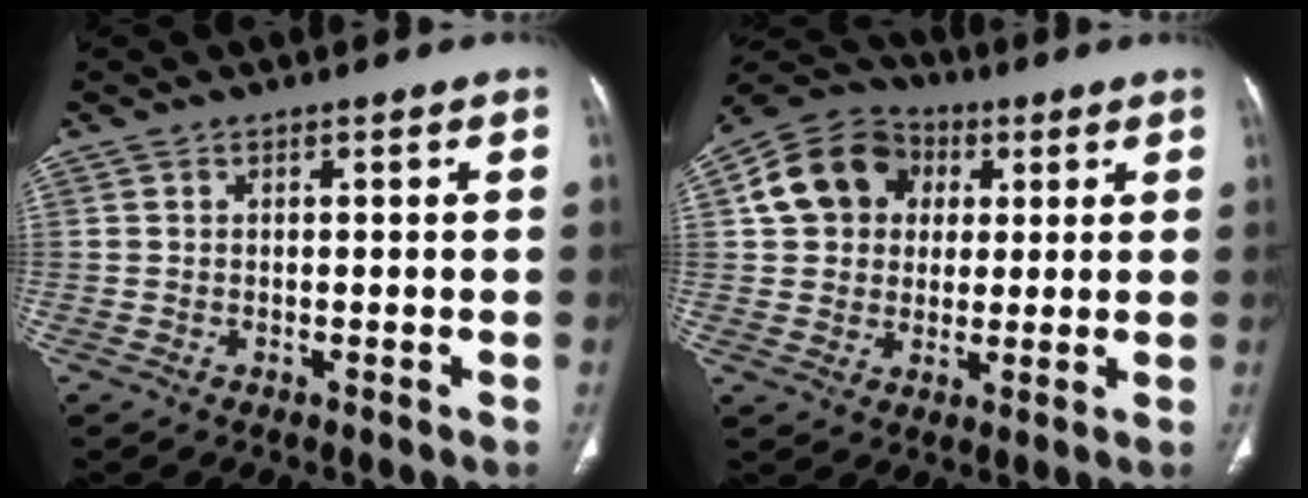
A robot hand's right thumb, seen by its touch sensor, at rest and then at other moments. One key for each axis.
{"total": 13.2, "fx": 3.1, "fy": 11.2, "fz": 6.2, "tx": -0.095, "ty": 0.010, "tz": 0.045}